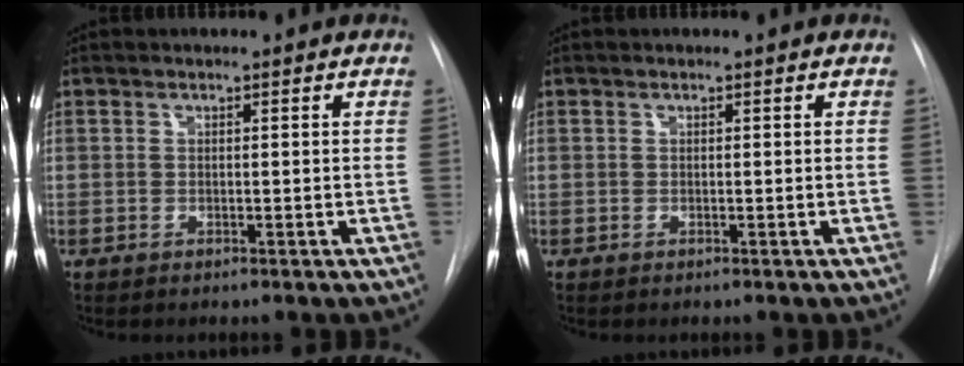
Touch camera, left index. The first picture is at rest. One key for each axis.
{"total": 0.0}